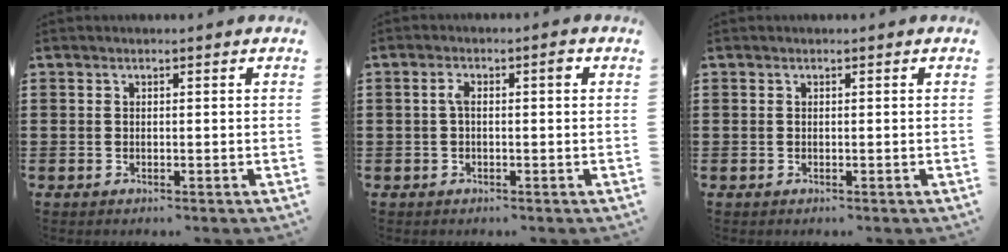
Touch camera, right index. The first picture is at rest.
{"total": 2.8, "force": [0.1, 0.7, 2.7], "torque": [-0.043, 0.002, -0.003]}
{"total": 0.0}